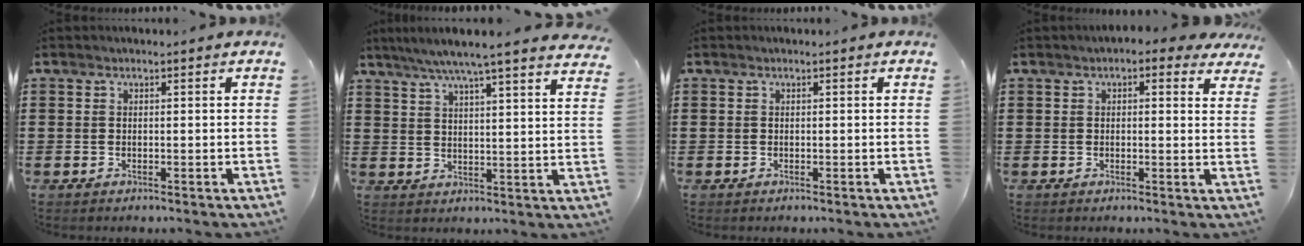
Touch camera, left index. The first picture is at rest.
{"total": 6.2, "force": [5.3, -0.7, 3.0], "torque": [-0.078, -0.024, 0.091]}
{"total": 0.0}
{"total": 2.1, "force": [1.3, 0.8, 1.5], "torque": [-0.033, 0.007, 0.021]}